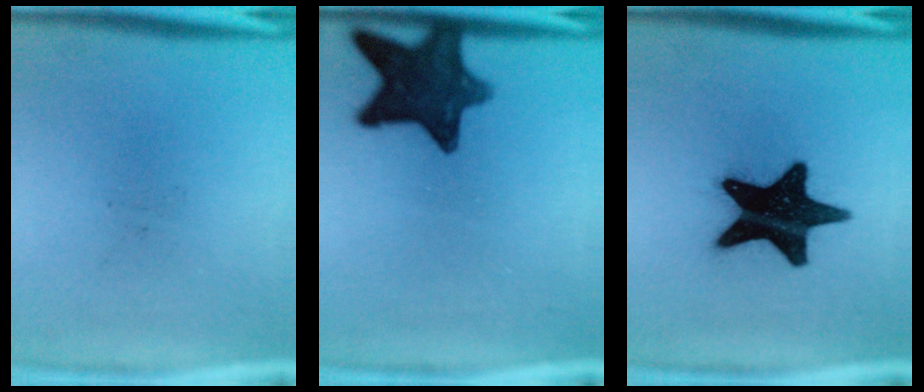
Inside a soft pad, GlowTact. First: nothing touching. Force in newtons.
{"total": 11.7}
{"total": 19.5}